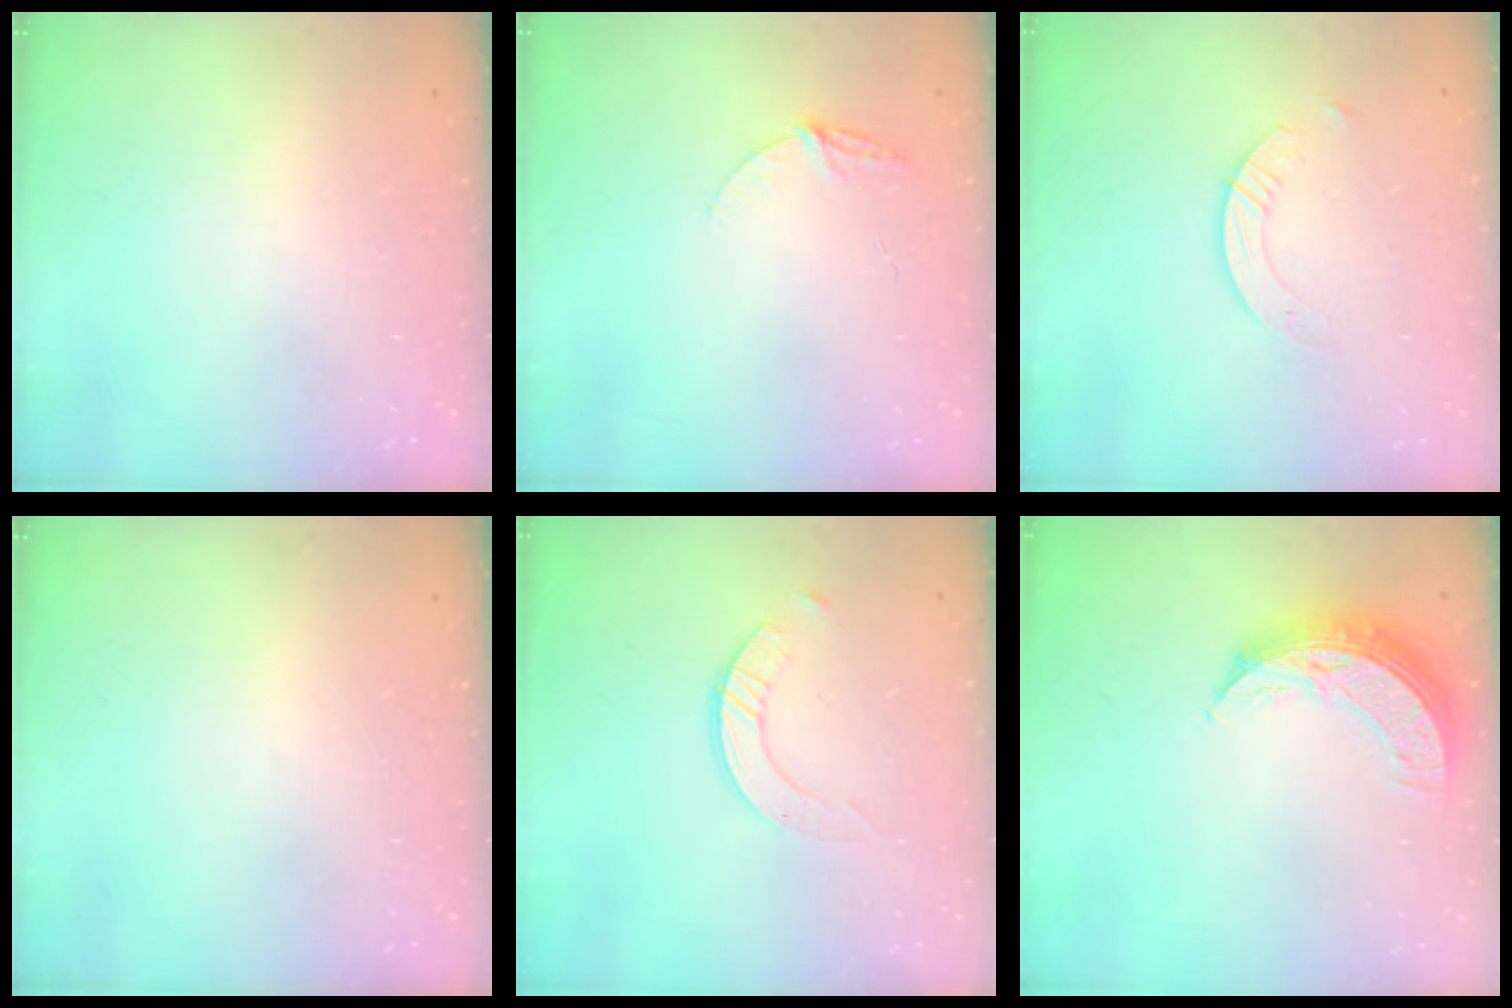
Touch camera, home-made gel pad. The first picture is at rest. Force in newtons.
{"total": 5.9, "press": 5.9, "slide": 0.5}
{"total": 4.7, "press": 4.7, "slide": 0.5}
{"total": 0.0}
{"total": 4.0, "press": 4.0, "slide": 0.3}
{"total": 10.1, "press": 10.0, "slide": 1.0}